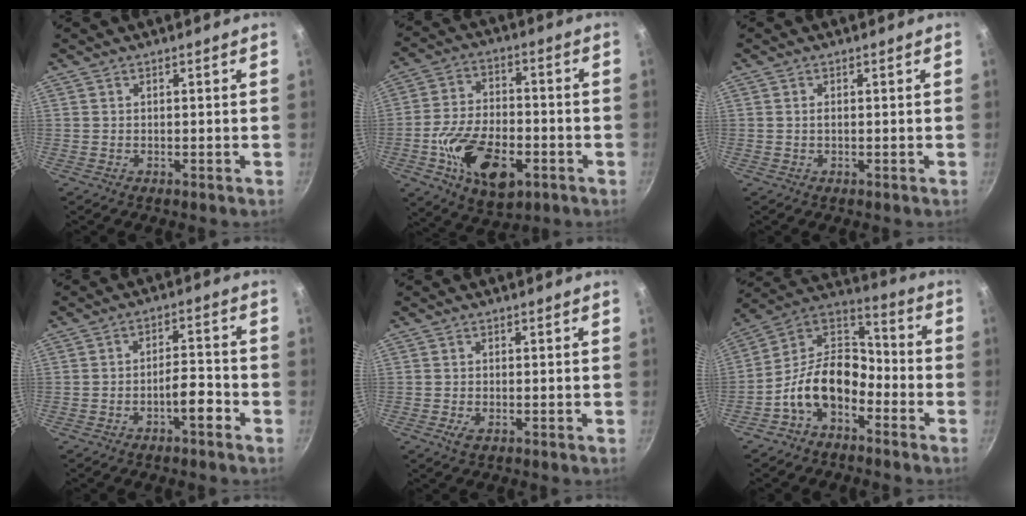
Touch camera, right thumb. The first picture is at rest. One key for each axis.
{"total": 16.8, "fx": -5.6, "fy": 9.7, "fz": 12.5, "tx": -0.201, "ty": 0.023, "tz": -0.094}
{"total": 0.7, "fx": 0.0, "fy": 0.3, "fz": 0.7, "tx": -0.016, "ty": 0.001, "tz": -0.001}
{"total": 5.0, "fx": -2.8, "fy": 1.6, "fz": 3.8, "tx": -0.052, "ty": 0.031, "tz": -0.043}
{"total": 1.7, "fx": -0.6, "fy": 0.8, "fz": 1.4, "tx": -0.027, "ty": -0.003, "tz": -0.010}
{"total": 14.4, "fx": -6.2, "fy": 9.2, "fz": 9.2, "tx": -0.129, "ty": 0.076, "tz": -0.142}